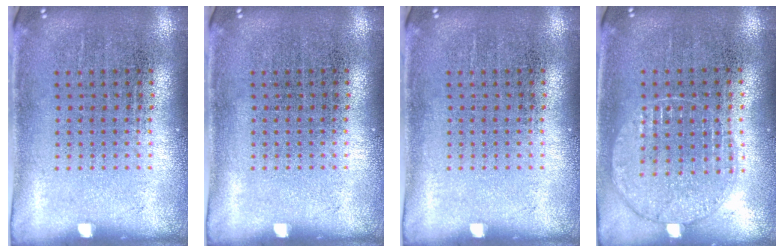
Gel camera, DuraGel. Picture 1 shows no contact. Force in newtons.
{"total": 0.0}
{"total": 0.0}
{"total": 1.0, "press": 1.0, "slide": 0.1}